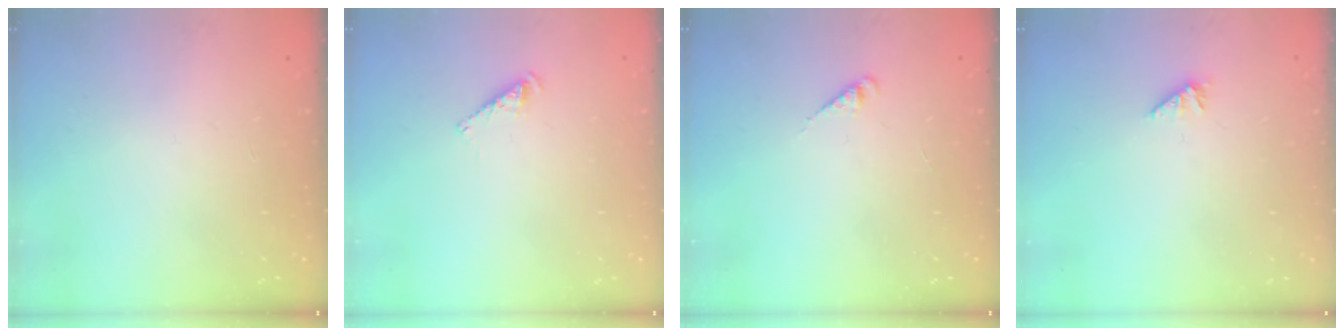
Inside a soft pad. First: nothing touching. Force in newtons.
{"total": 2.5, "press": 2.5, "slide": 0.5}
{"total": 1.9, "press": 1.9, "slide": 0.4}
{"total": 1.6, "press": 1.6, "slide": 0.4}